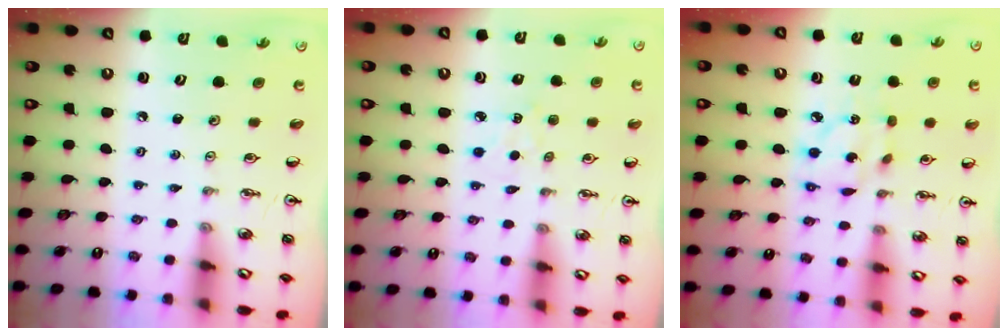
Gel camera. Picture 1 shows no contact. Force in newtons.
{"total": 3.5, "press": 3.4, "slide": 0.4}
{"total": 7.5, "press": 7.5, "slide": 0.2}